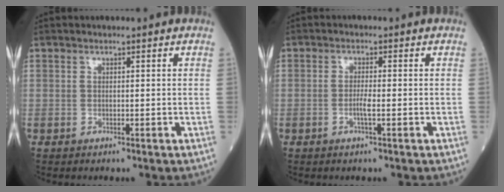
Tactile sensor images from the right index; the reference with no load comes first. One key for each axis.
{"total": 2.1, "fx": -0.7, "fy": 0.0, "fz": 2.0, "tx": -0.042, "ty": -0.002, "tz": -0.015}